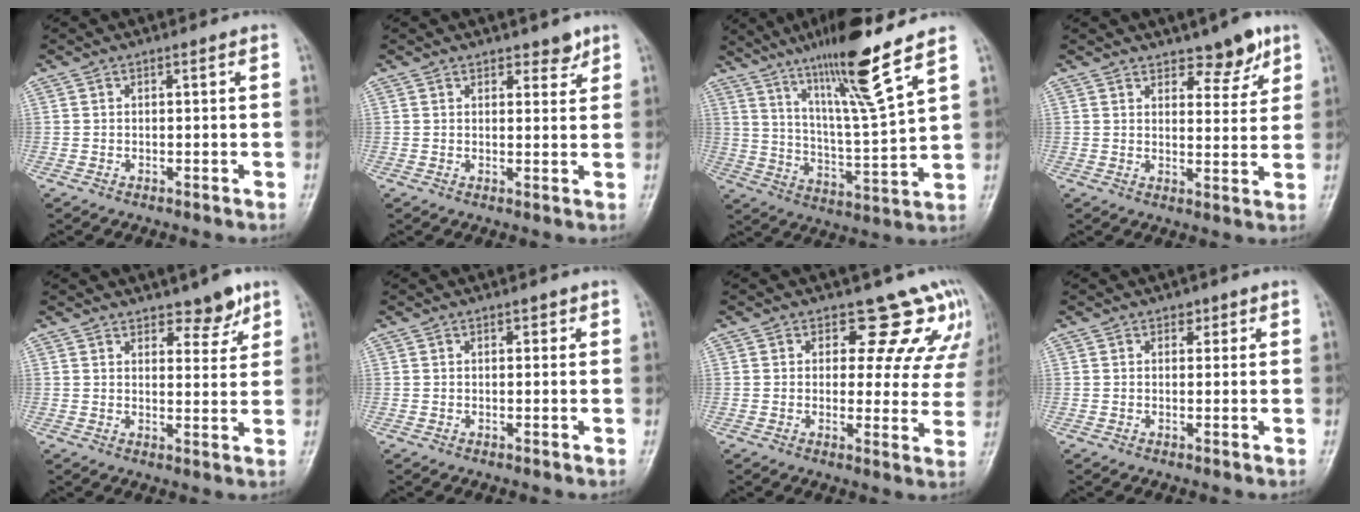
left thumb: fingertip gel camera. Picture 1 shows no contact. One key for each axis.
{"total": 2.8, "fx": 2.1, "fy": 1.3, "fz": 1.1, "tx": 0.002, "ty": -0.014, "tz": 0.030}
{"total": 16.0, "fx": 10.7, "fy": 0.1, "fz": 11.9, "tx": -0.205, "ty": -0.061, "tz": 0.189}
{"total": 5.8, "fx": 4.2, "fy": 2.4, "fz": 3.2, "tx": -0.021, "ty": -0.031, "tz": 0.060}
{"total": 5.0, "fx": 3.7, "fy": 2.1, "fz": 2.6, "tx": -0.011, "ty": -0.027, "tz": 0.053}
{"total": 1.1, "fx": 0.5, "fy": 0.7, "fz": 0.6, "tx": -0.001, "ty": 0.000, "tz": 0.004}
{"total": 10.9, "fx": 8.0, "fy": 6.0, "fz": 4.2, "tx": 0.003, "ty": -0.040, "tz": 0.071}
{"total": 1.5, "fx": 0.8, "fy": 1.1, "fz": 0.5, "tx": 0.010, "ty": -0.003, "tz": 0.007}